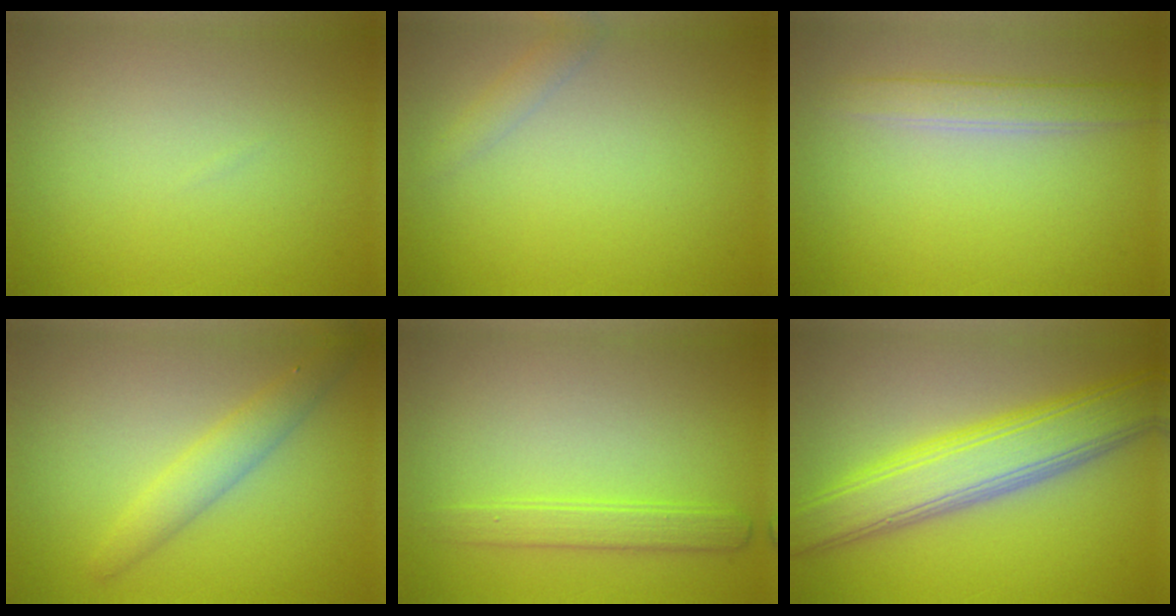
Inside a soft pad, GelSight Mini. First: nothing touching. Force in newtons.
{"total": 1.2, "press": 1.2, "slide": 0.1}
{"total": 2.6, "press": 2.6, "slide": 0.2}
{"total": 2.8, "press": 2.8, "slide": 0.1}
{"total": 2.2, "press": 2.2, "slide": 0.2}
{"total": 7.9, "press": 7.9, "slide": 0.2}